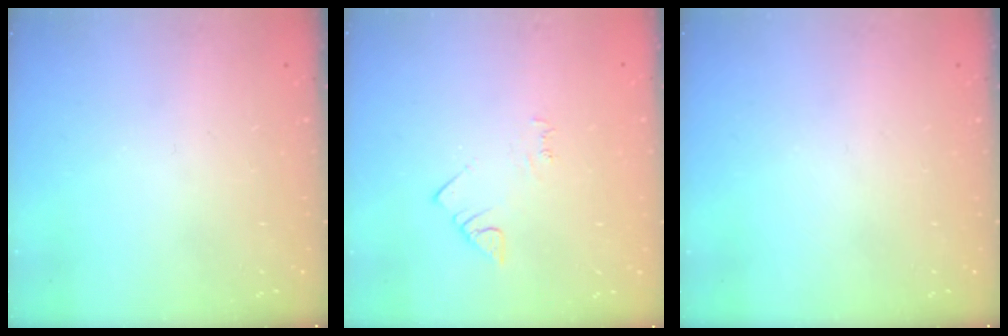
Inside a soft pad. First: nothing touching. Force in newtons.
{"total": 2.9, "press": 2.9, "slide": 0.5}
{"total": 0.0}